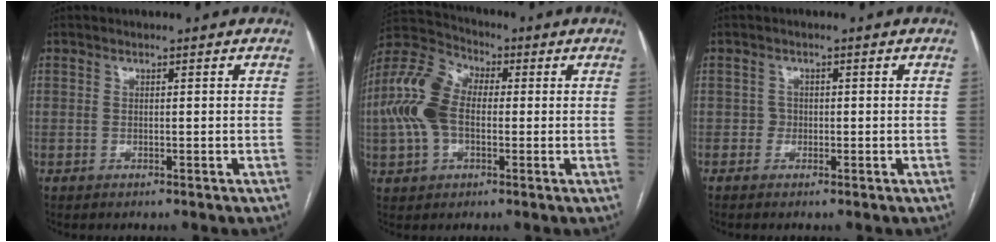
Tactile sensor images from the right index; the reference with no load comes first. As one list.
[{"total": 12.2, "force": [-0.3, 7.7, 9.4], "torque": [-0.236, 0.038, -0.007]}, {"total": 1.2, "force": [-0.4, 1.1, 0.1], "torque": [0.007, 0.007, -0.010]}]